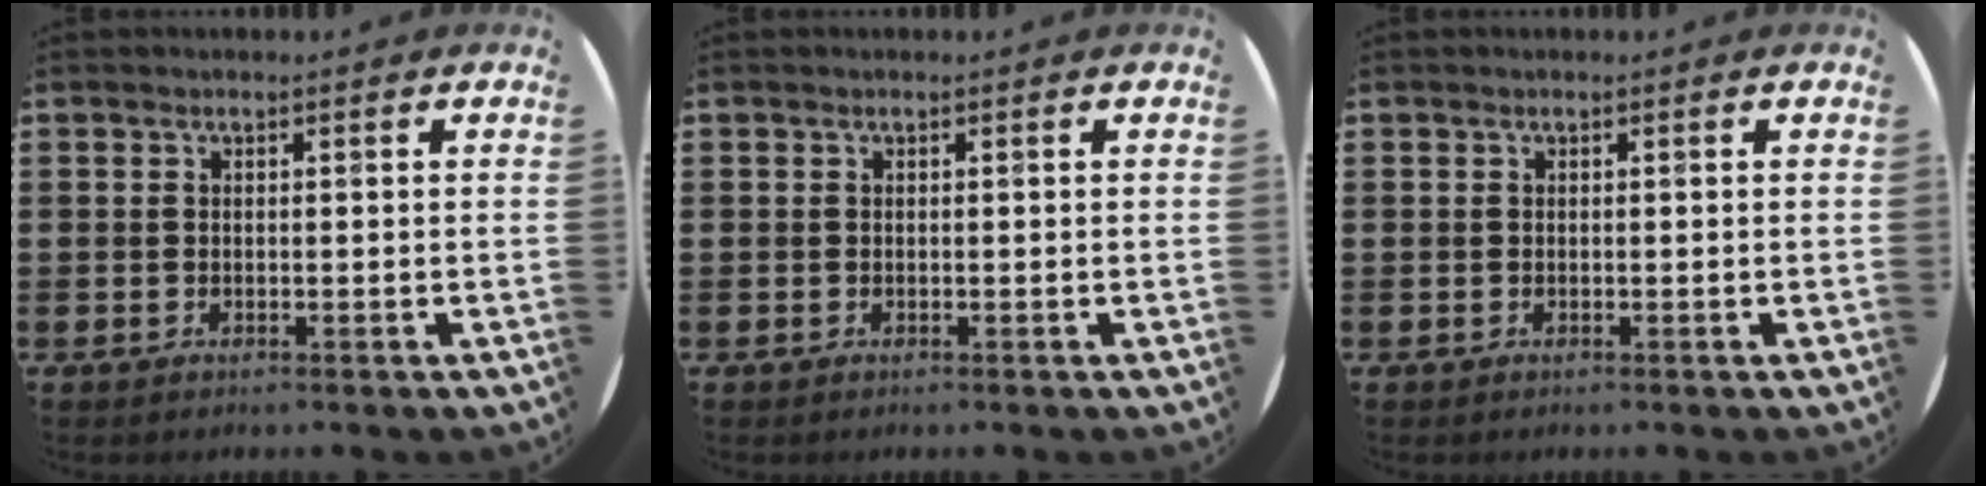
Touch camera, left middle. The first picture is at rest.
{"total": 0.0}
{"total": 0.0}